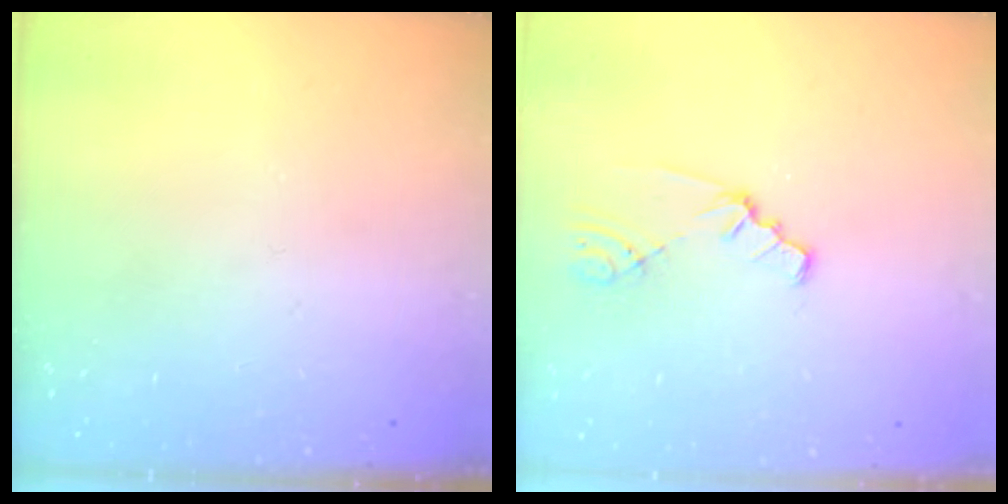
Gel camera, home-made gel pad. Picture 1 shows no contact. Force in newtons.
{"total": 1.5, "press": 1.5, "slide": 0.3}